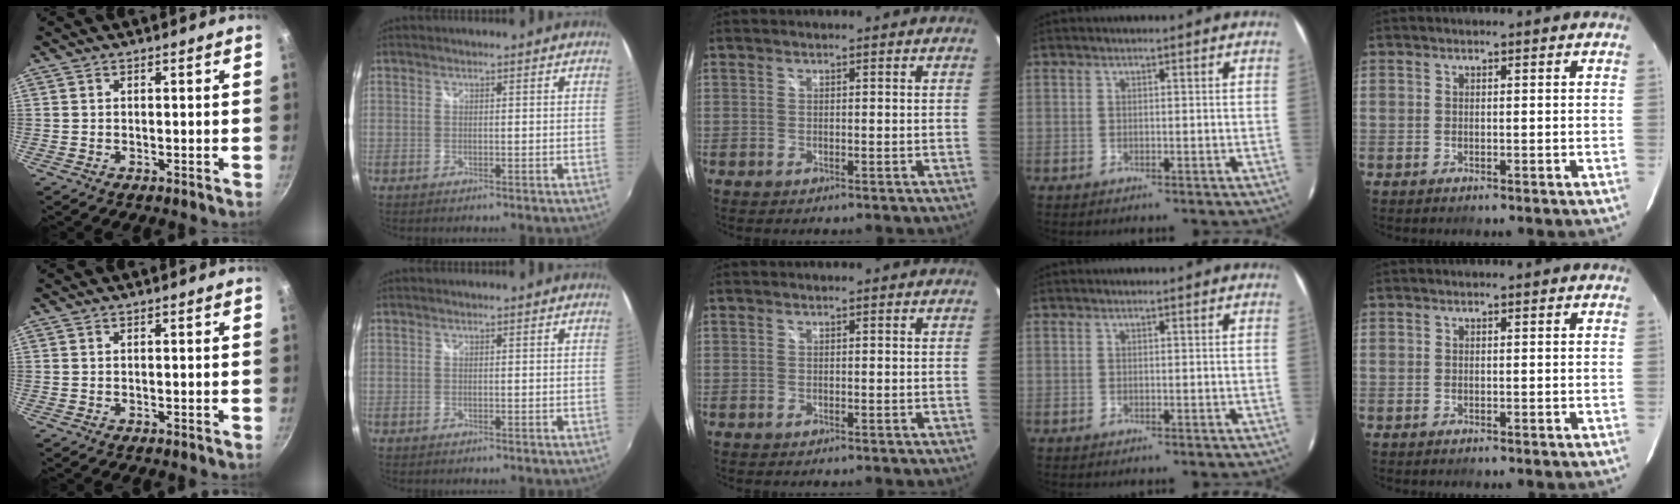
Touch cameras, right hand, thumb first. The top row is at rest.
{}